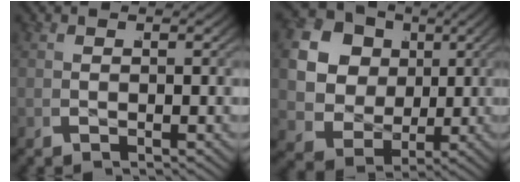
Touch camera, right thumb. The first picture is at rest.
{"total": 15.1, "force": [1.5, 12.8, 7.9], "torque": [-0.193, -0.034, 0.020]}